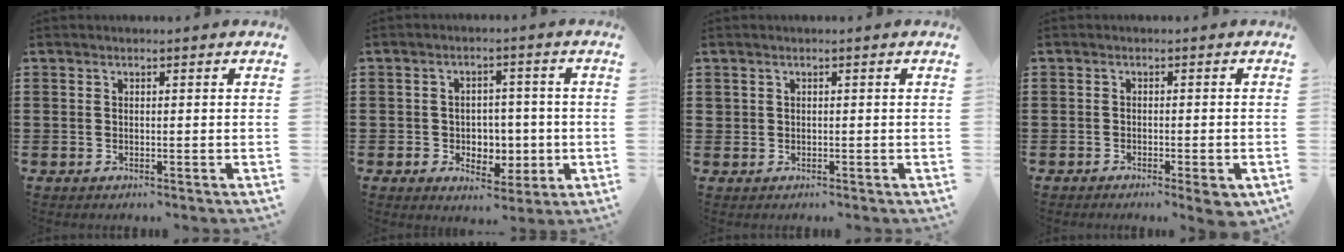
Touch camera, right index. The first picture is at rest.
{"total": 4.2, "force": [-0.6, 3.9, 1.6], "torque": [-0.030, 0.004, -0.018]}
{"total": 0.7, "force": [0.1, 0.7, 0.0], "torque": [-0.002, 0.004, 0.001]}
{"total": 1.8, "force": [-1.4, 0.4, 1.1], "torque": [-0.019, 0.001, -0.024]}